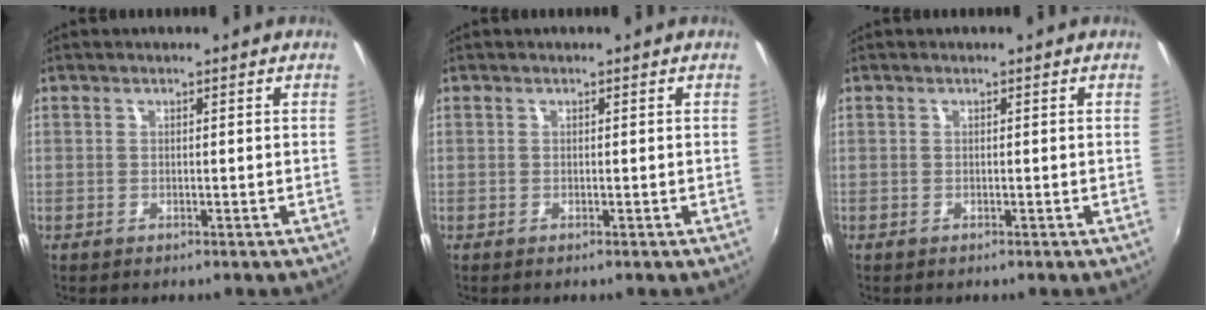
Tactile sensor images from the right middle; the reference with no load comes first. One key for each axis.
{"total": 0.0}
{"total": 0.0}